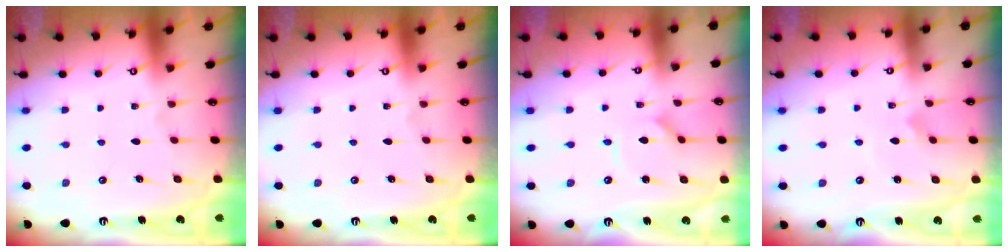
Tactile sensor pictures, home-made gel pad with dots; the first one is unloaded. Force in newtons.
{"total": 0.0}
{"total": 1.6, "press": 1.5, "slide": 0.2}
{"total": 2.9, "press": 2.9, "slide": 0.2}